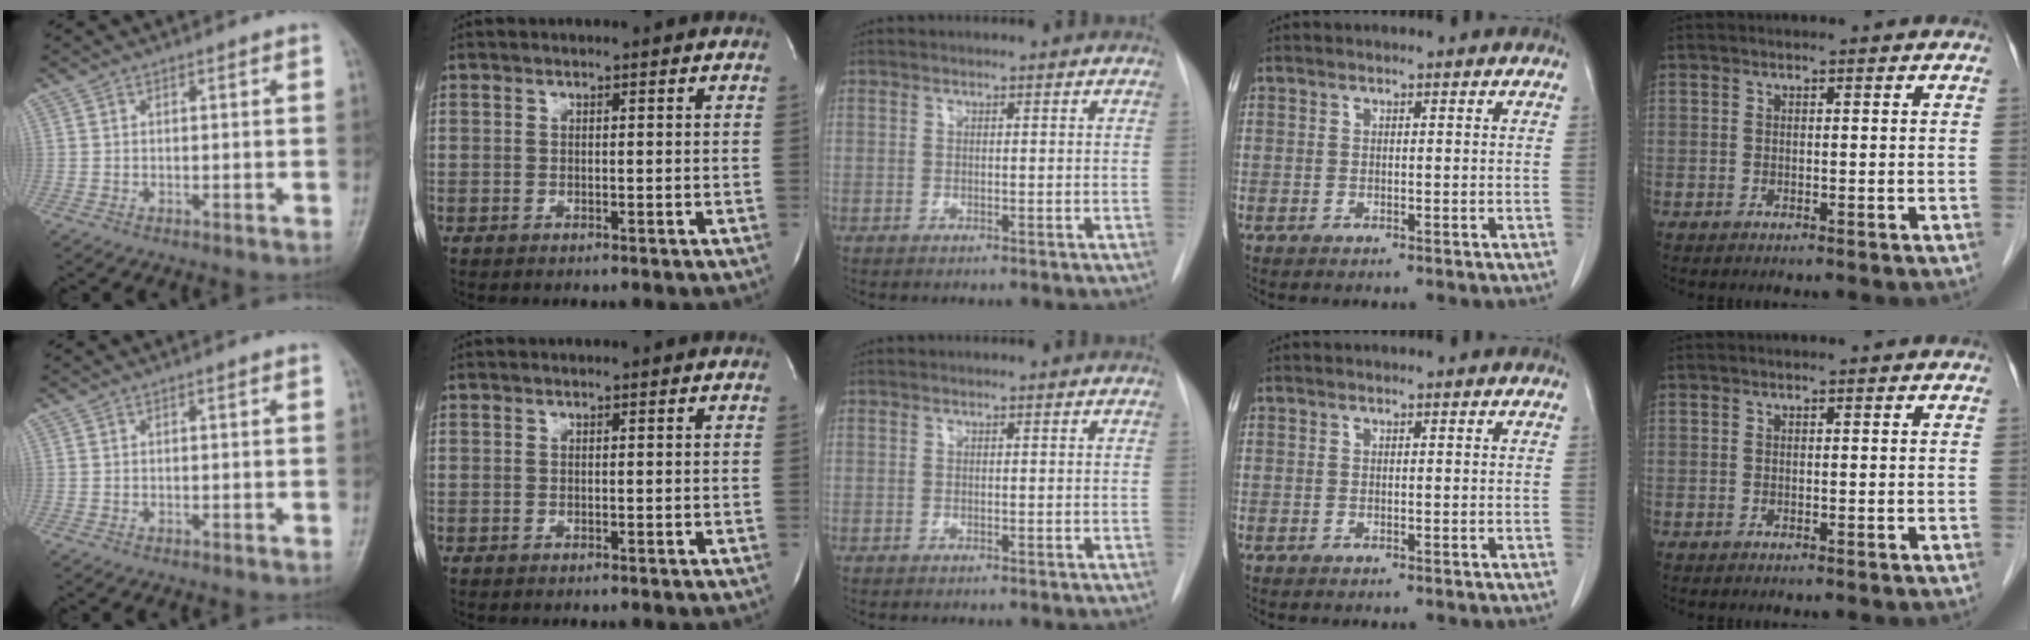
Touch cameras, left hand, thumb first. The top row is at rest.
{}